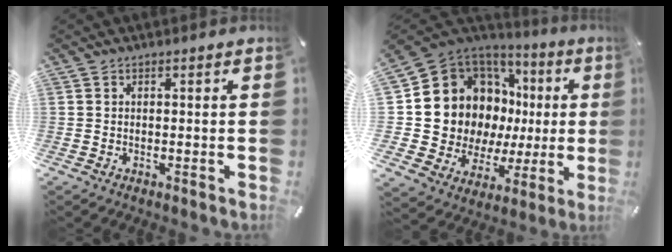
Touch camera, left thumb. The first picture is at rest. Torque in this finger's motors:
{"motor_torque": [2.48, 2.53, 0.89, -0.44, 0.23]}